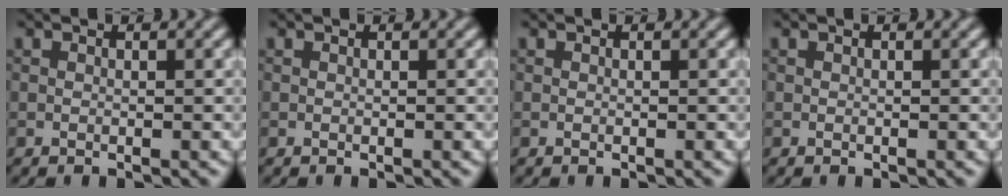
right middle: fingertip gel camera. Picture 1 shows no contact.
{"total": 0.0}
{"total": 0.0}
{"total": 0.0}